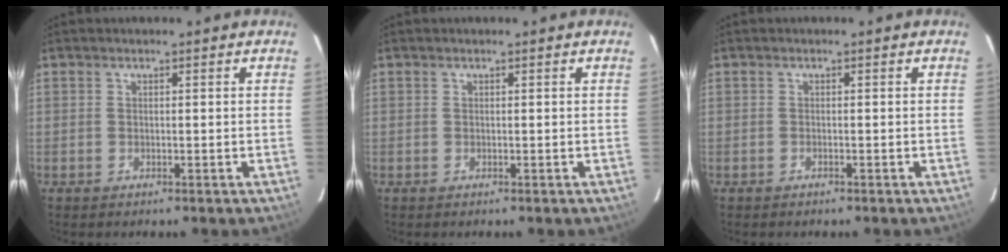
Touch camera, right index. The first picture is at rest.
{"total": 0.0}
{"total": 0.6, "force": [-0.5, 0.2, 0.1], "torque": [-0.001, 0.002, -0.009]}